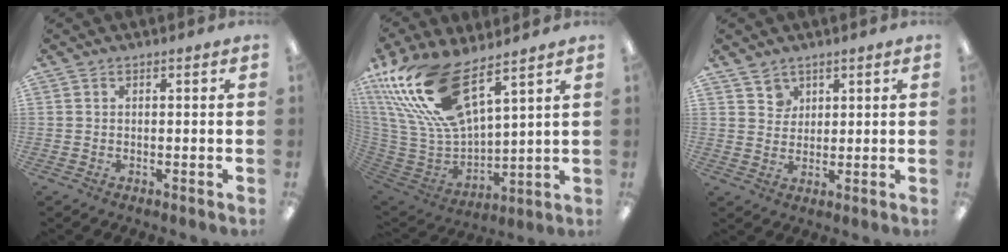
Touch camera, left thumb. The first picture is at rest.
{"total": 22.9, "force": [15.2, 8.7, 14.8], "torque": [-0.333, -0.085, 0.269]}
{"total": 4.1, "force": [2.8, 2.9, 0.3], "torque": [0.000, -0.011, 0.052]}